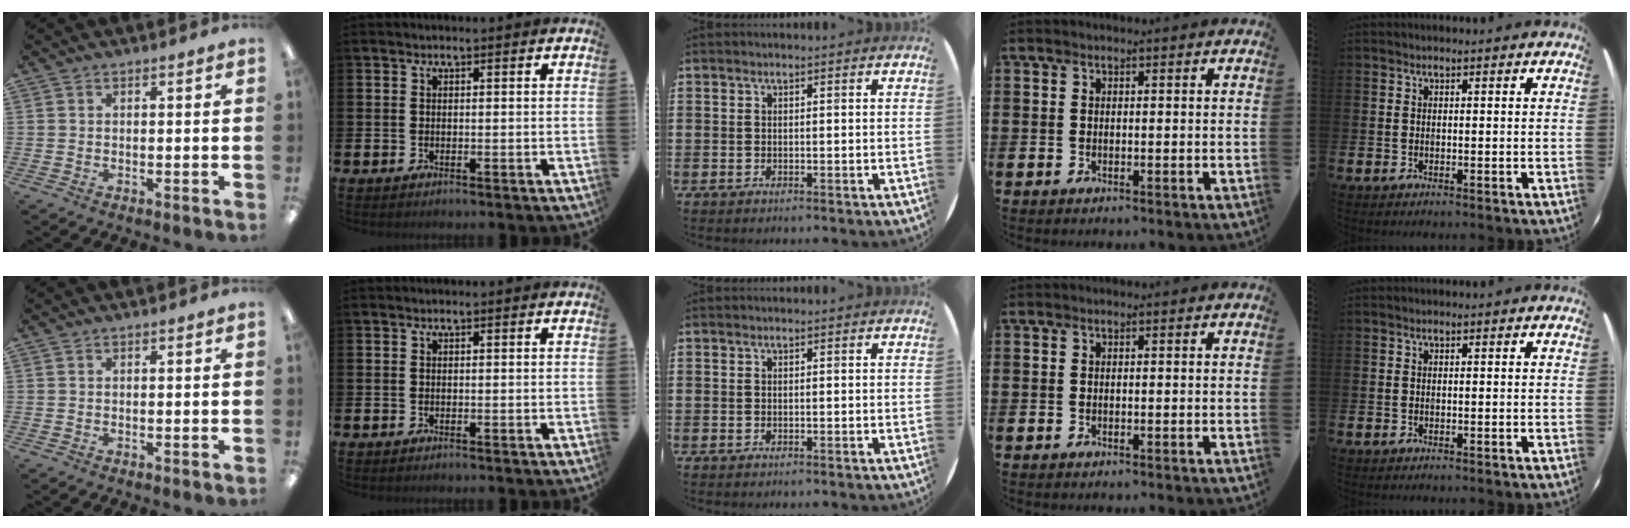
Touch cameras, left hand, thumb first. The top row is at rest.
{}